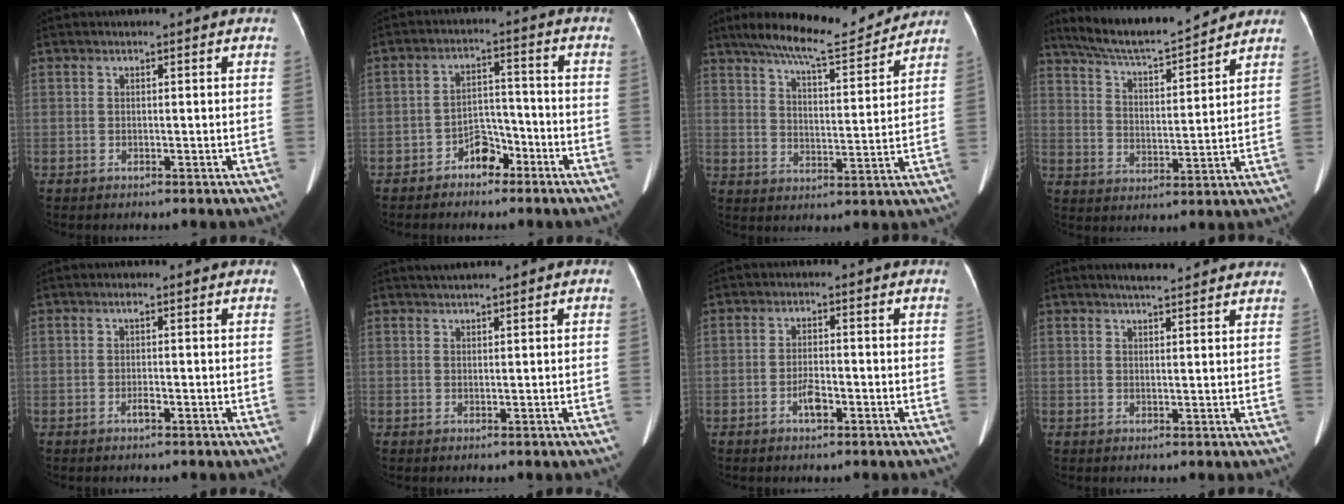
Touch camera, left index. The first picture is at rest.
{"total": 5.0, "force": [-3.4, 2.6, 2.6], "torque": [-0.044, 0.018, -0.058]}
{"total": 13.0, "force": [11.7, 1.4, 5.5], "torque": [-0.092, 0.001, 0.175]}
{"total": 14.2, "force": [13.0, 1.5, 5.6], "torque": [-0.101, 0.011, 0.209]}
{"total": 1.2, "force": [-0.6, 0.3, 1.1], "torque": [-0.021, 0.000, -0.010]}
{"total": 1.3, "force": [0.9, 0.0, 0.8], "torque": [-0.016, 0.018, 0.020]}
{"total": 3.0, "force": [-1.6, 1.0, 2.4], "torque": [-0.046, 0.002, -0.028]}
{"total": 8.5, "force": [7.5, 1.2, 3.7], "torque": [-0.046, 0.023, 0.085]}